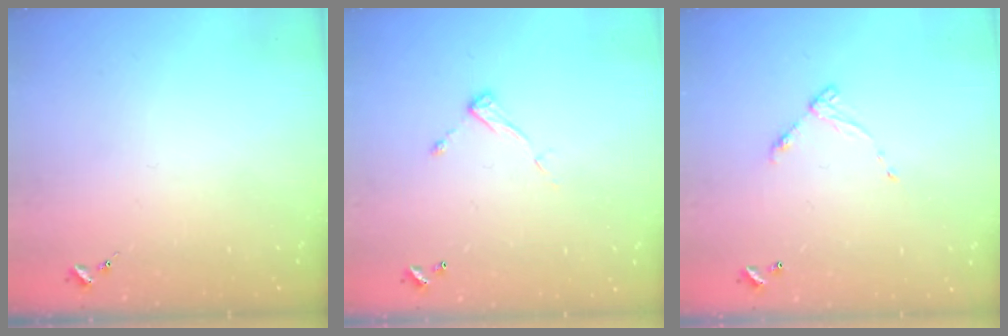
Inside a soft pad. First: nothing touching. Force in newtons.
{"total": 7.3, "press": 7.3, "slide": 0.4}
{"total": 5.9, "press": 5.9, "slide": 0.4}